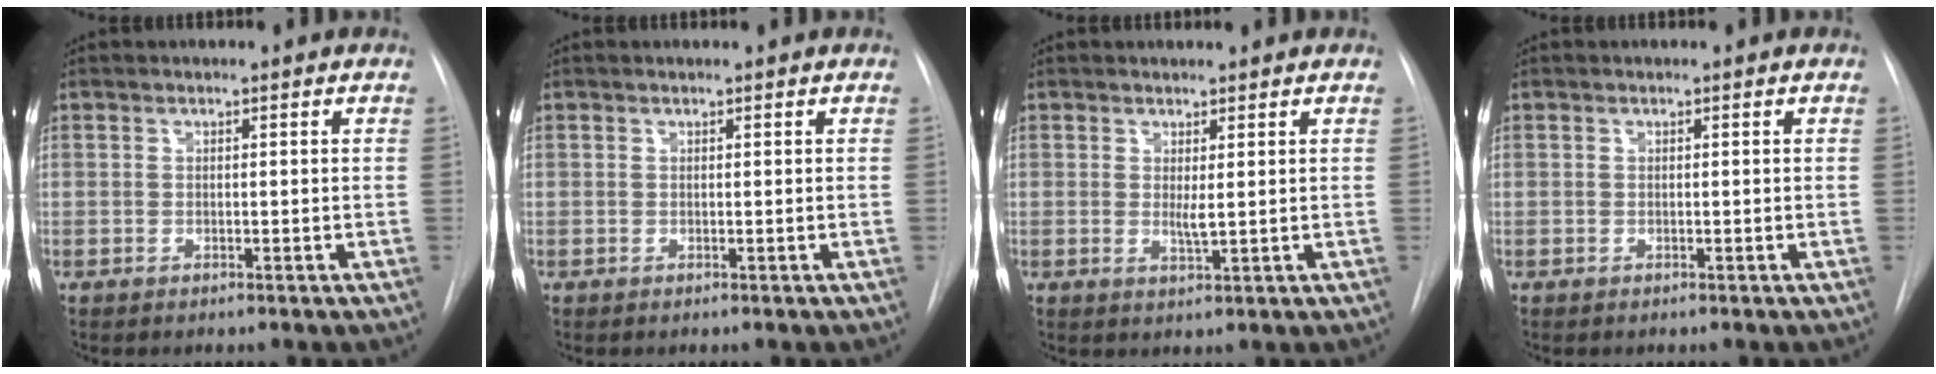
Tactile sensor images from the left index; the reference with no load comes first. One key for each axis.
{"total": 0.0}
{"total": 1.9, "fx": 0.6, "fy": 0.2, "fz": 1.8, "tx": -0.036, "ty": -0.003, "tz": 0.015}
{"total": 0.0}